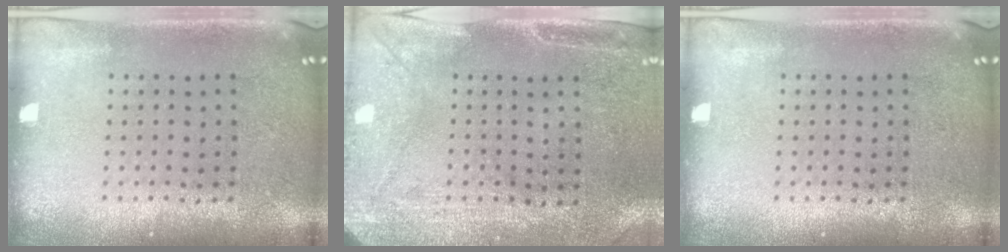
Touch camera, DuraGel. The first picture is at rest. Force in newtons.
{"total": 3.0, "press": 2.3, "slide": 1.8}
{"total": 0.0}